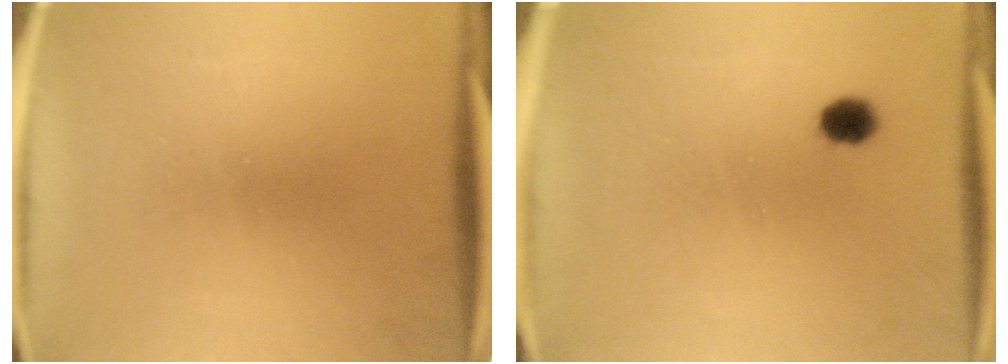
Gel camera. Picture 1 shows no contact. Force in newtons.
{"total": 3.4}